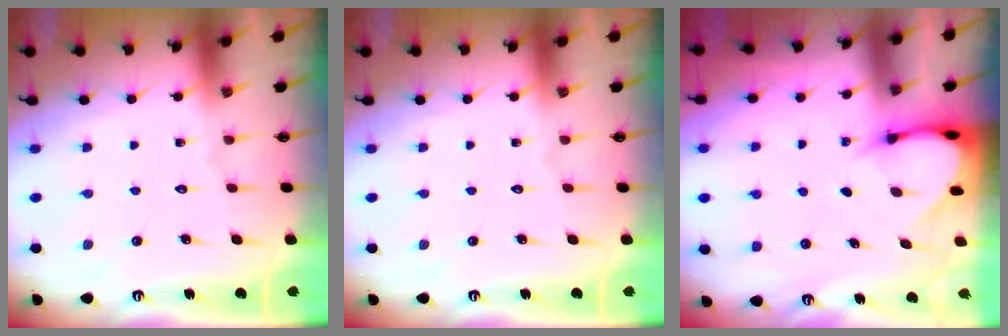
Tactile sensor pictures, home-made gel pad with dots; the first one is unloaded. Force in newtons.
{"total": 0.0}
{"total": 3.5, "press": 3.5, "slide": 0.2}